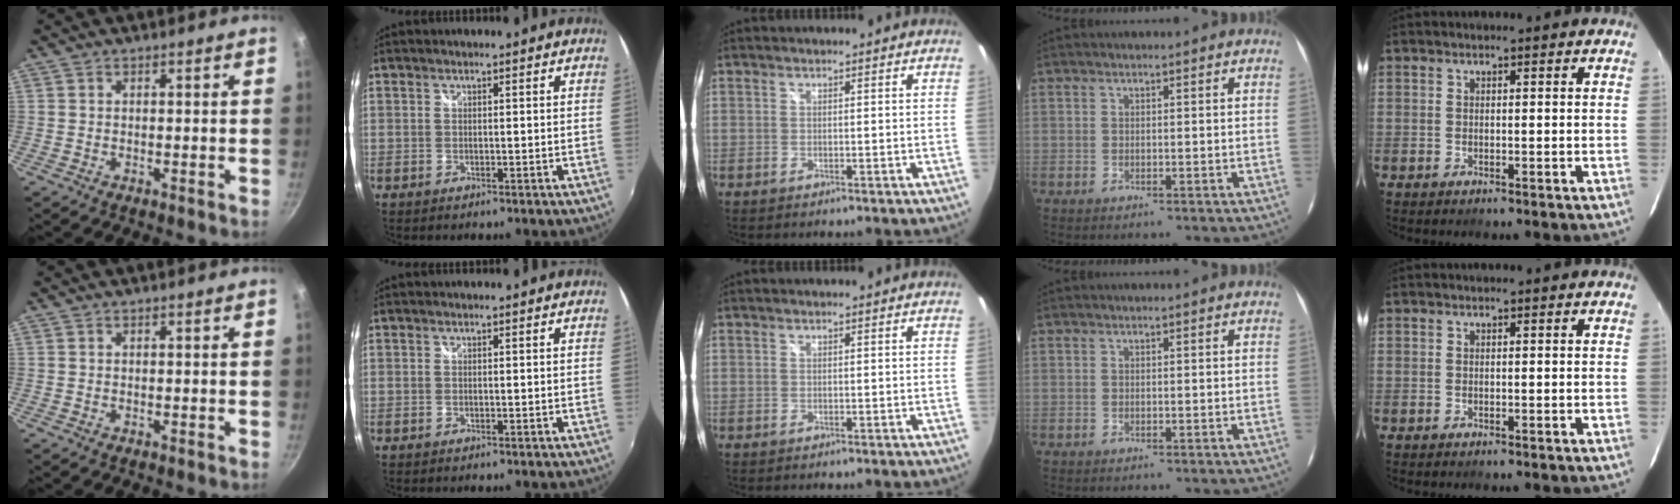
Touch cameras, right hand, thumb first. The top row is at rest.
{}